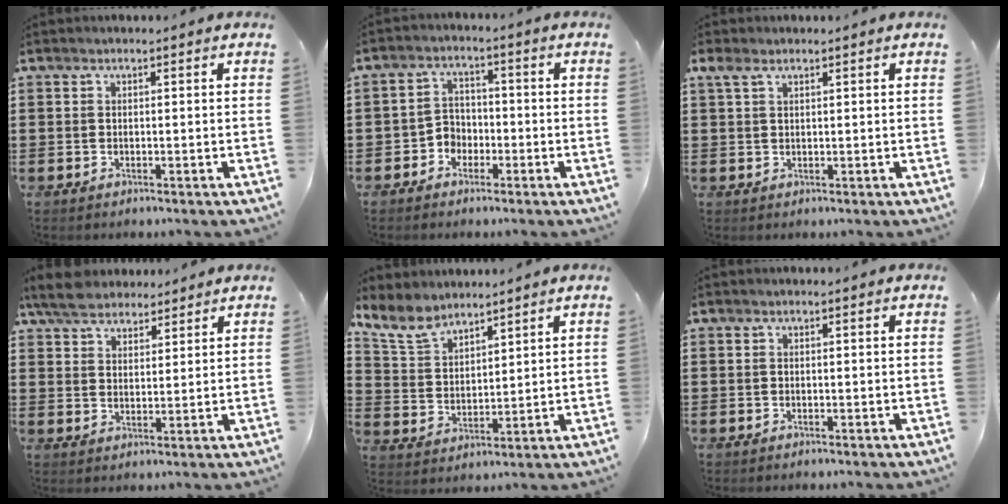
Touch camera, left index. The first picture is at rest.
{"total": 3.5, "force": [-2.2, 2.6, 0.9], "torque": [-0.026, 0.007, -0.048]}
{"total": 1.9, "force": [0.9, 0.9, 1.3], "torque": [-0.030, 0.006, 0.015]}
{"total": 5.5, "force": [4.8, 2.3, 1.7], "torque": [-0.052, -0.003, 0.089]}
{"total": 6.6, "force": [5.6, 2.5, 2.4], "torque": [-0.072, -0.018, 0.105]}
{"total": 0.0}